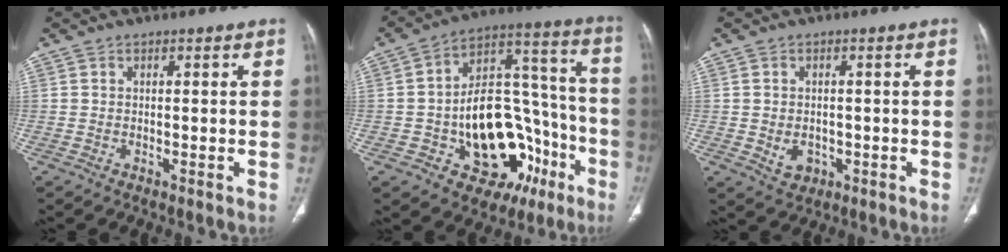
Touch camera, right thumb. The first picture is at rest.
{"total": 25.4, "force": [-8.6, 15.7, 18.0], "torque": [-0.222, 0.075, -0.107]}
{"total": 4.0, "force": [-0.9, 3.2, 2.2], "torque": [-0.025, 0.003, -0.002]}